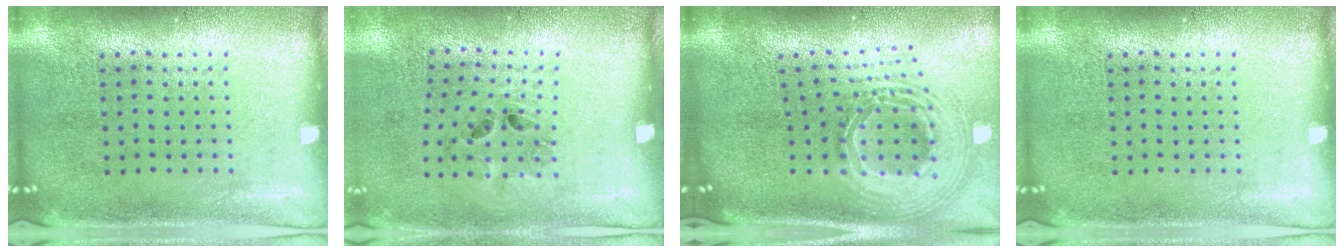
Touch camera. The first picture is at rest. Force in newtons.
{"total": 1.3, "press": 0.7, "slide": 1.2}
{"total": 2.9, "press": 2.0, "slide": 2.1}
{"total": 0.0}